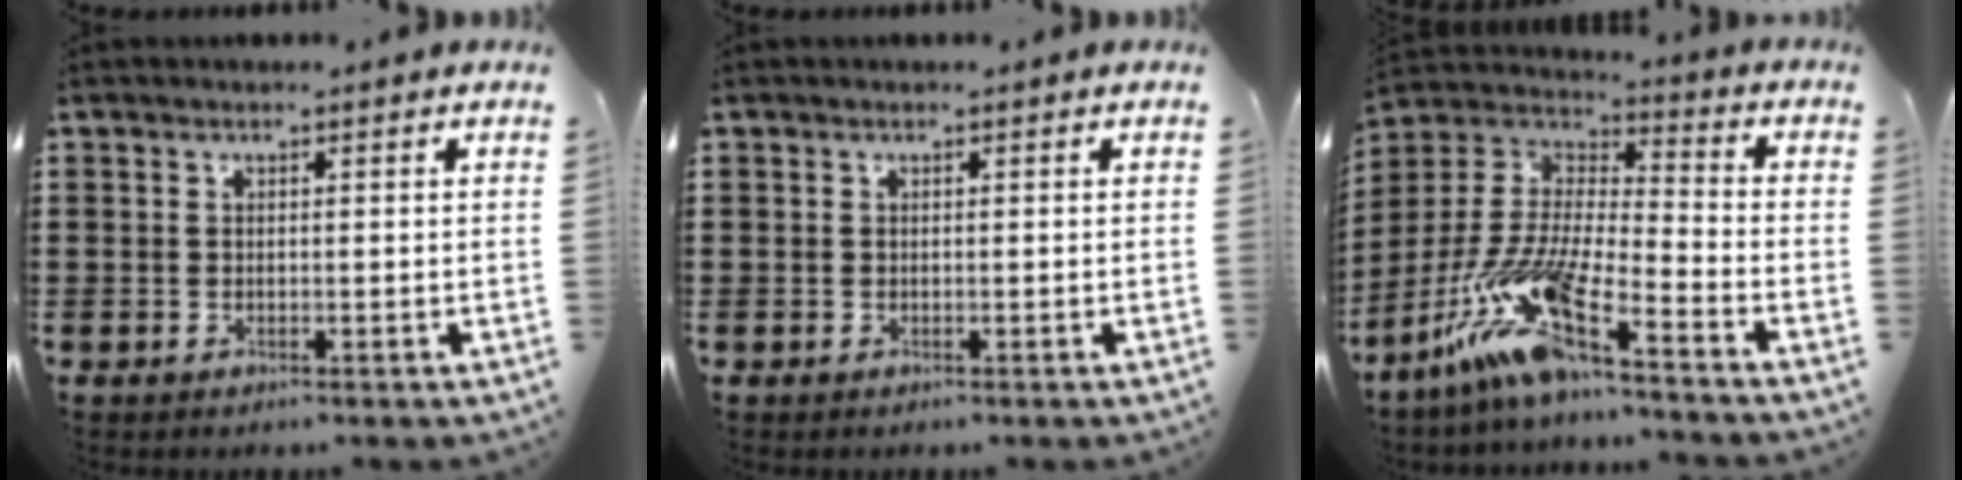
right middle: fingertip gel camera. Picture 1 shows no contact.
{"total": 0.0}
{"total": 14.0, "force": [-10.5, 1.0, 9.1], "torque": [-0.217, -0.010, -0.217]}